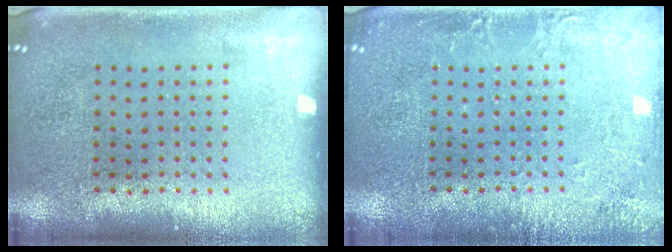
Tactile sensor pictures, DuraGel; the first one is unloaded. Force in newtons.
{"total": 2.2, "press": 2.2, "slide": 0.3}